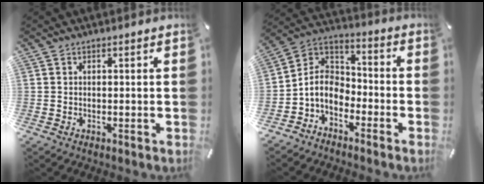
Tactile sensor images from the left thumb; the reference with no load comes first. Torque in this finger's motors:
{"motor_torque": [0.75, 2.53, 0.52, 0.58, 0.13]}